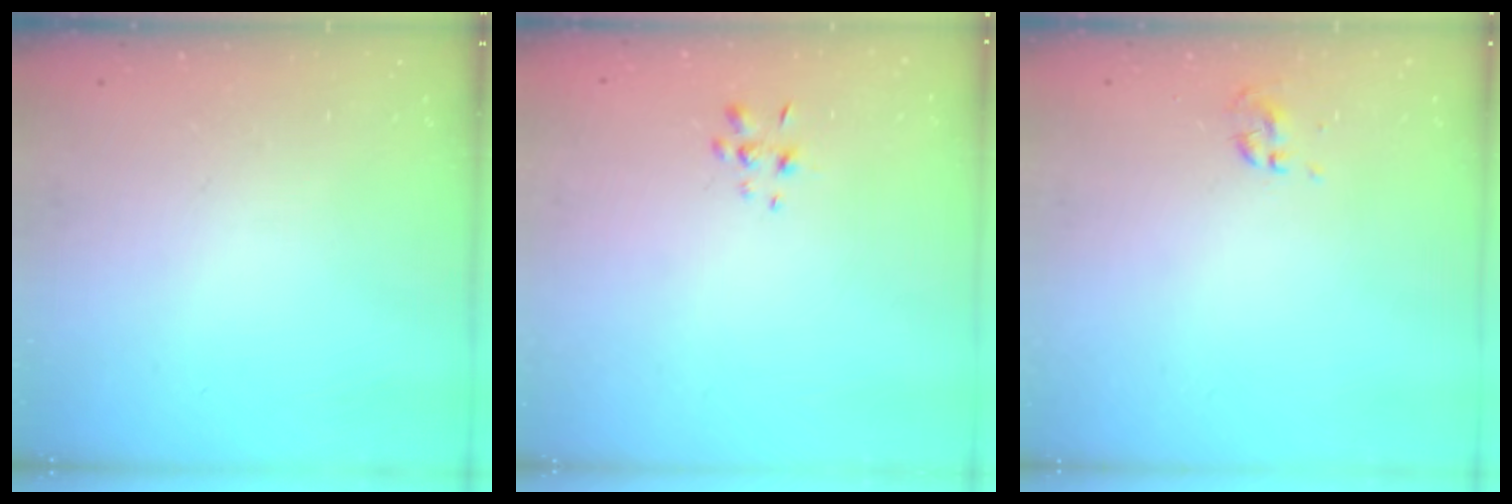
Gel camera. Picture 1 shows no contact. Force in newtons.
{"total": 1.3, "press": 1.2, "slide": 0.5}
{"total": 0.0}